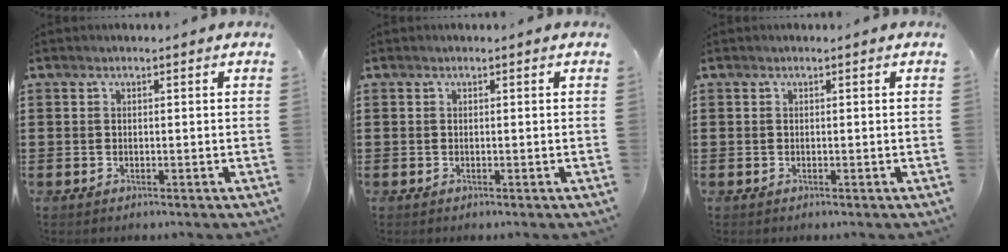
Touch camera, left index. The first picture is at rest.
{"total": 0.0}
{"total": 0.0}